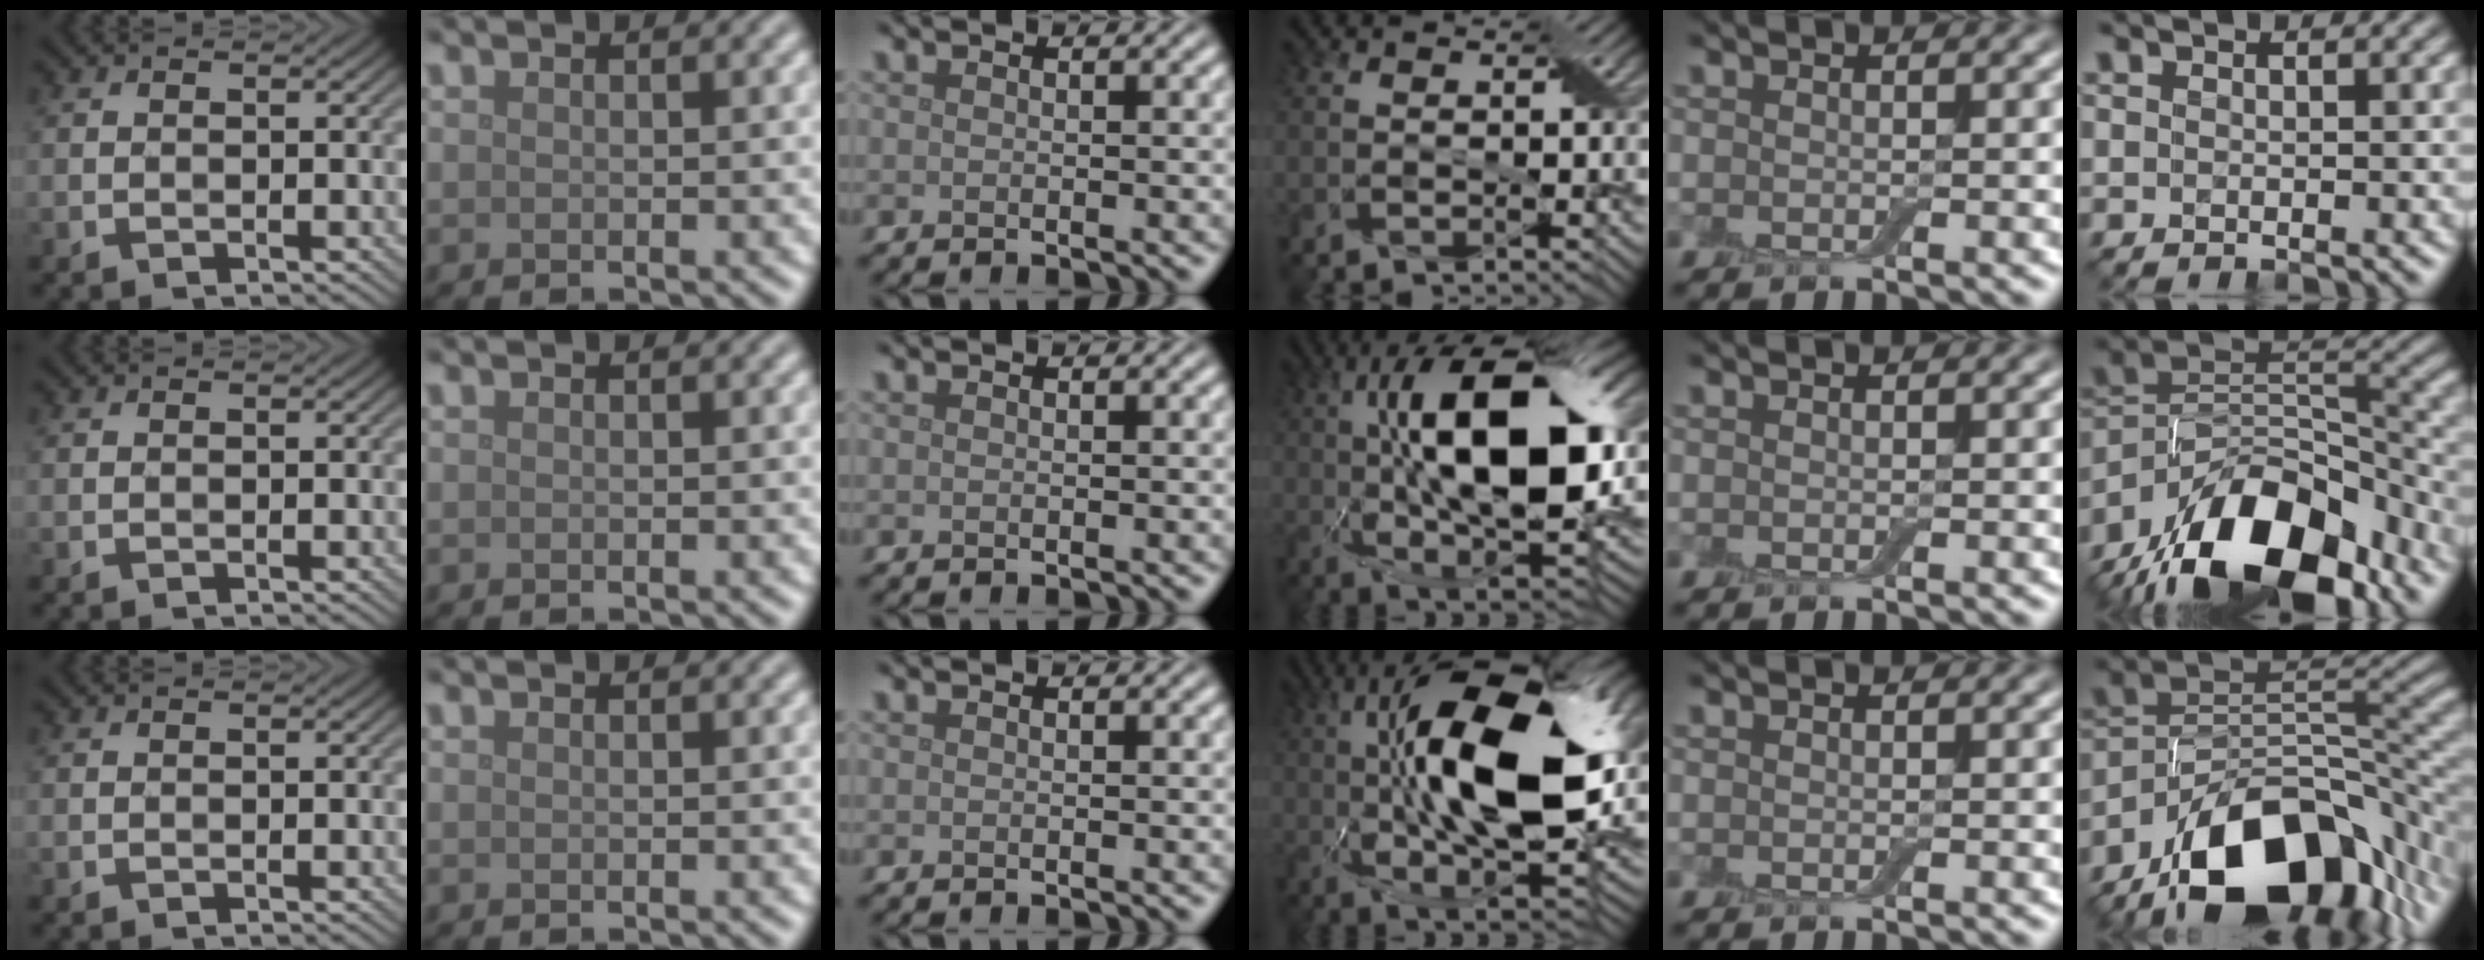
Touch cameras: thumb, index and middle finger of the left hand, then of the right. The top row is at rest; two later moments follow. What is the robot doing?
{"motion": "close", "object": "airpods case & airpods"}